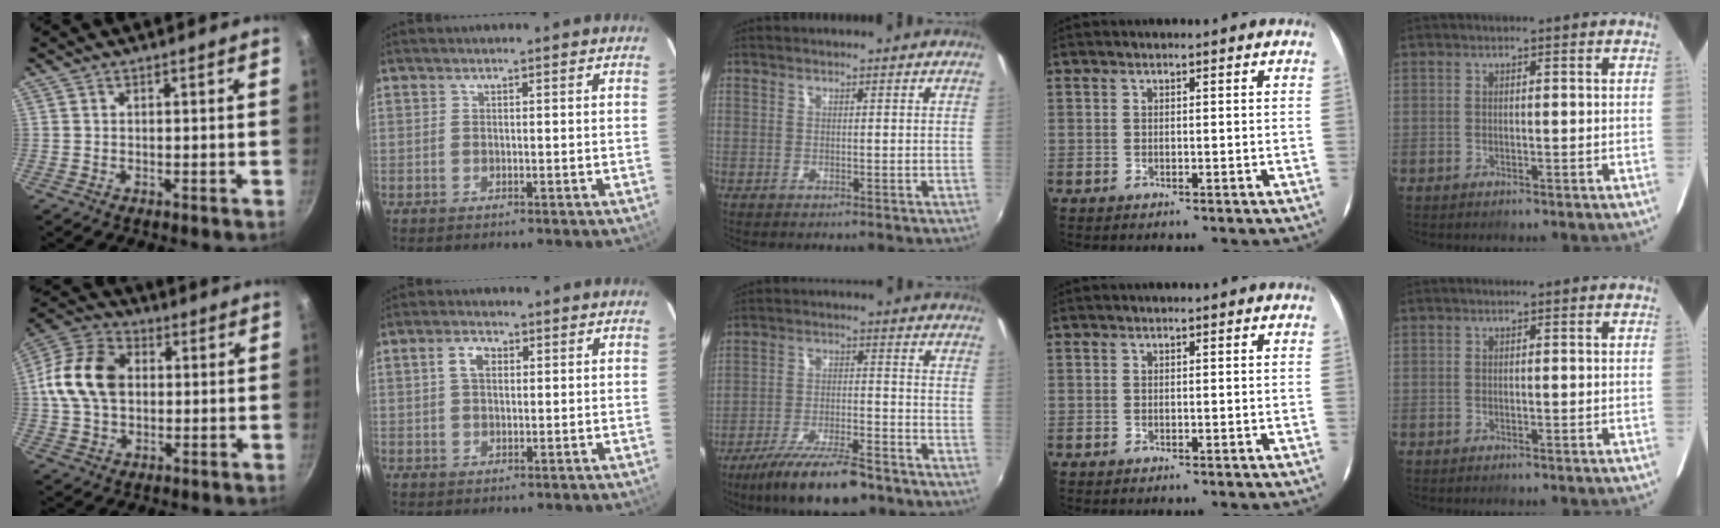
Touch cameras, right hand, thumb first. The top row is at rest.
{"thumb": {"total": 14.4, "force": [1.4, 10.5, 9.8], "torque": [-0.166, 0.020, 0.010]}, "index": {"total": 3.5, "force": [1.0, 2.2, 2.6], "torque": [-0.048, 0.011, 0.018]}, "middle": {"total": 14.6, "force": [-11.2, 3.7, 8.7], "torque": [-0.176, -0.023, -0.183]}}